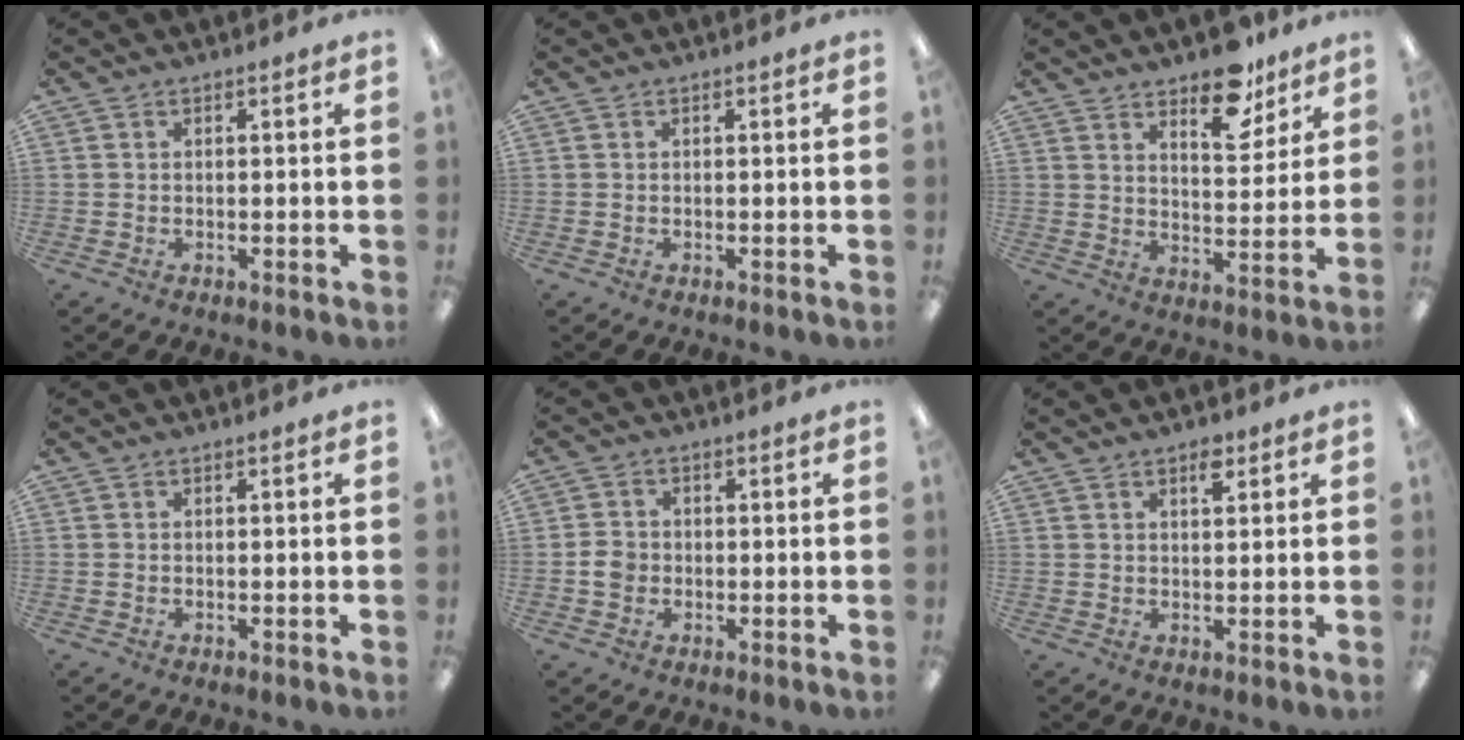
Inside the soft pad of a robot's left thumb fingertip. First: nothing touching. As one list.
[{"total": 0.0}, {"total": 10.9, "force": [8.6, 4.6, 4.9], "torque": [-0.052, -0.057, 0.149]}, {"total": 0.0}, {"total": 3.6, "force": [-0.6, 3.2, 1.7], "torque": [-0.028, 0.007, -0.012]}, {"total": 3.2, "force": [2.3, 1.3, 1.8], "torque": [-0.016, -0.009, 0.036]}]